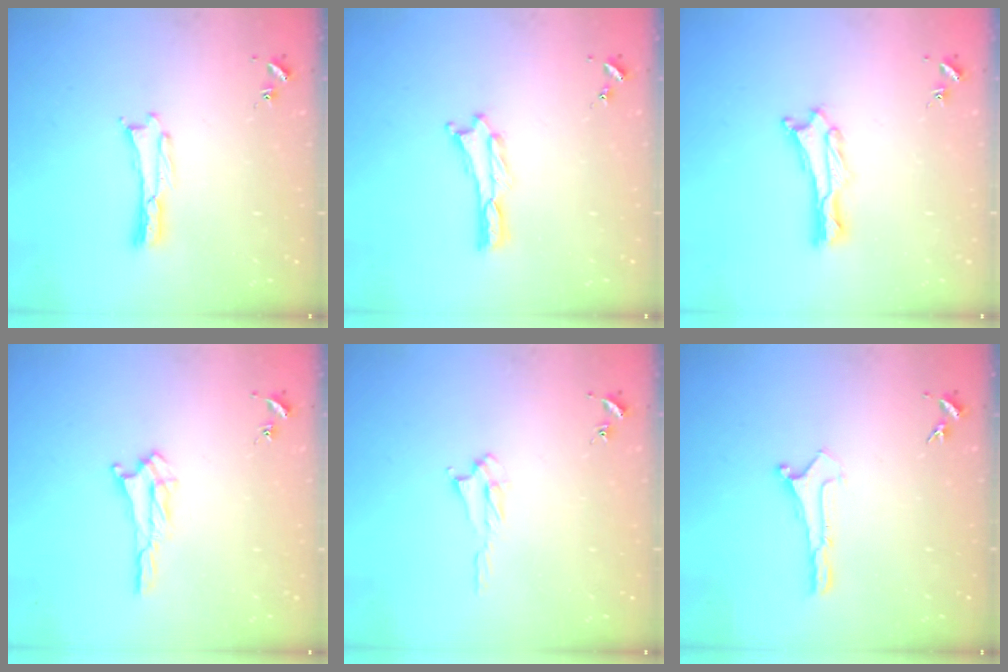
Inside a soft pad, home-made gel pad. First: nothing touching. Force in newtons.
{"total": 0.0}
{"total": 0.8, "press": 0.7, "slide": 0.2}
{"total": 1.7, "press": 1.7, "slide": 0.2}
{"total": 2.1, "press": 2.0, "slide": 0.3}
{"total": 0.0}